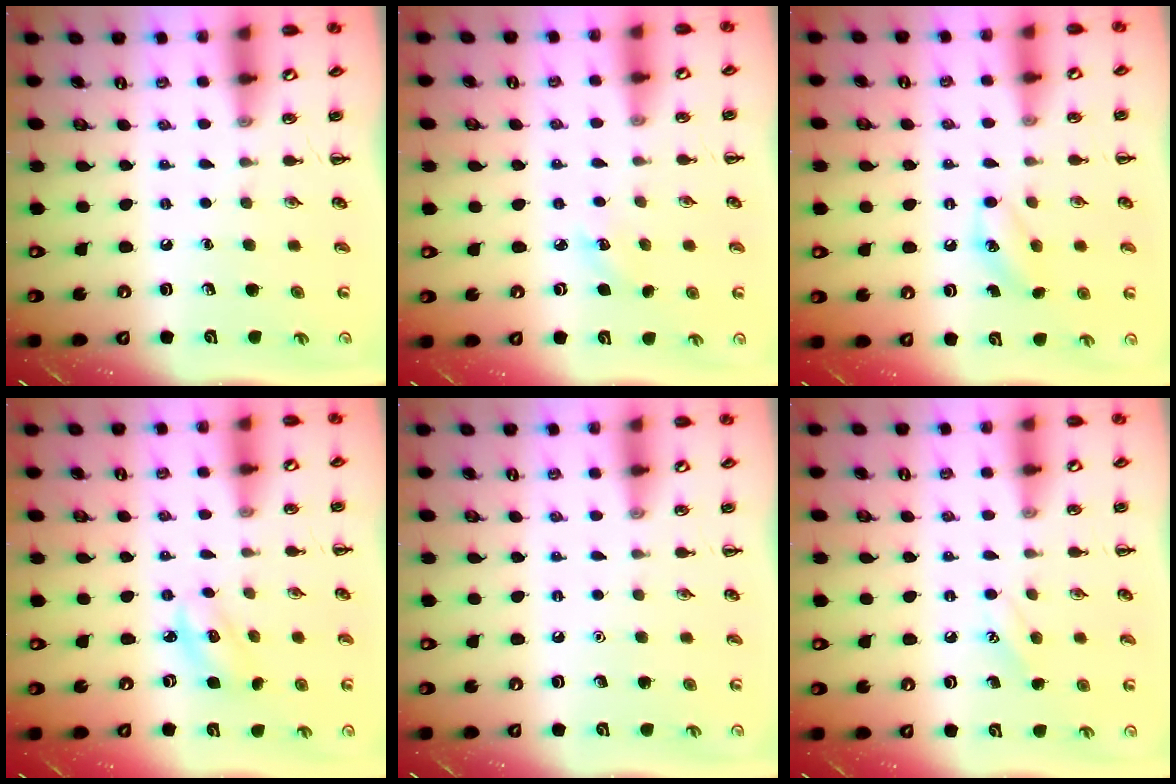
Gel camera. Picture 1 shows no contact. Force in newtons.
{"total": 3.7, "press": 3.5, "slide": 1.1}
{"total": 8.0, "press": 7.8, "slide": 1.8}
{"total": 2.6, "press": 2.5, "slide": 0.5}
{"total": 1.6, "press": 1.5, "slide": 0.1}
{"total": 7.5, "press": 7.2, "slide": 2.2}